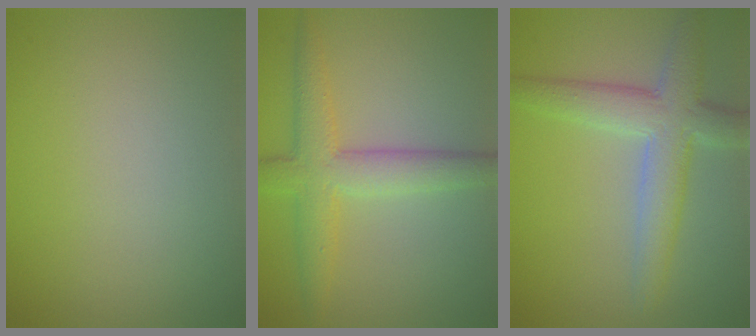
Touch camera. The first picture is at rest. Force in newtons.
{"total": 4.7, "press": 4.7, "slide": 0.1}
{"total": 5.2, "press": 5.2, "slide": 0.3}